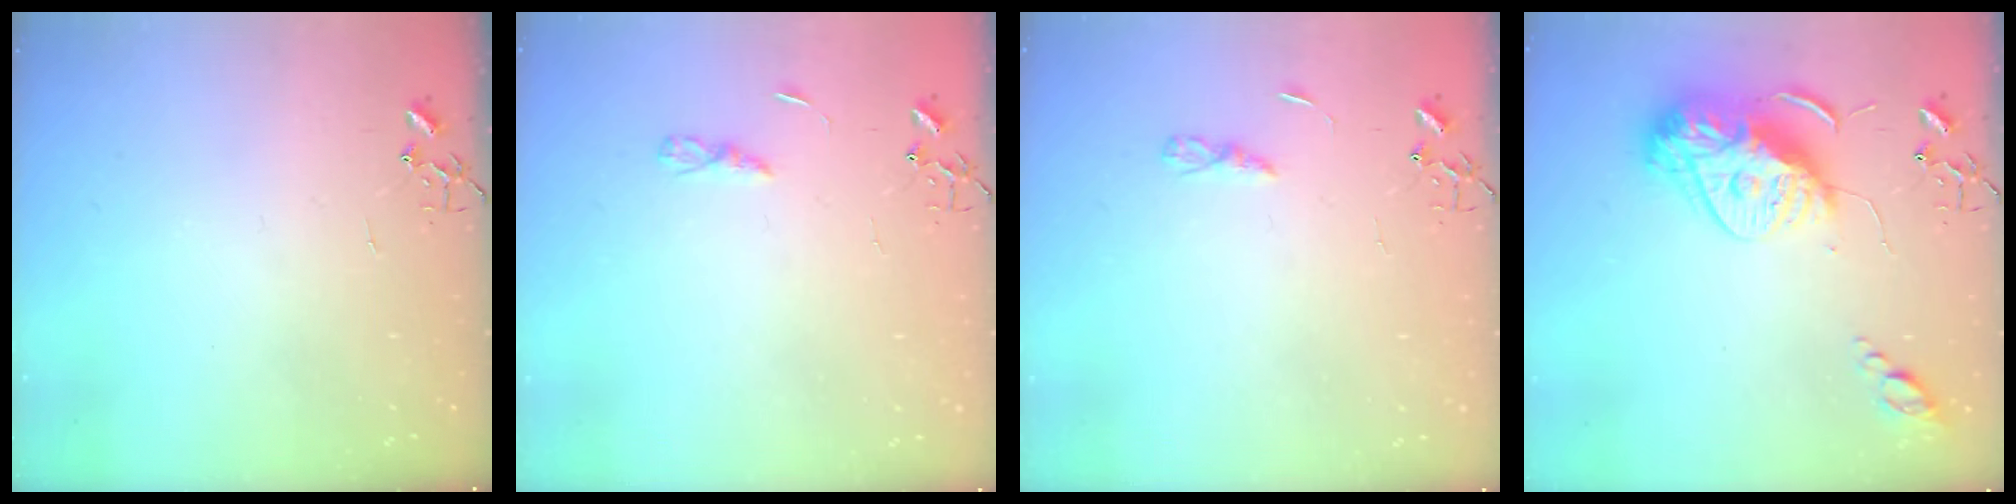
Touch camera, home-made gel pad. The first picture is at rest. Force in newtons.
{"total": 2.9, "press": 2.9, "slide": 0.3}
{"total": 2.9, "press": 2.9, "slide": 0.3}
{"total": 15.8, "press": 15.7, "slide": 1.7}